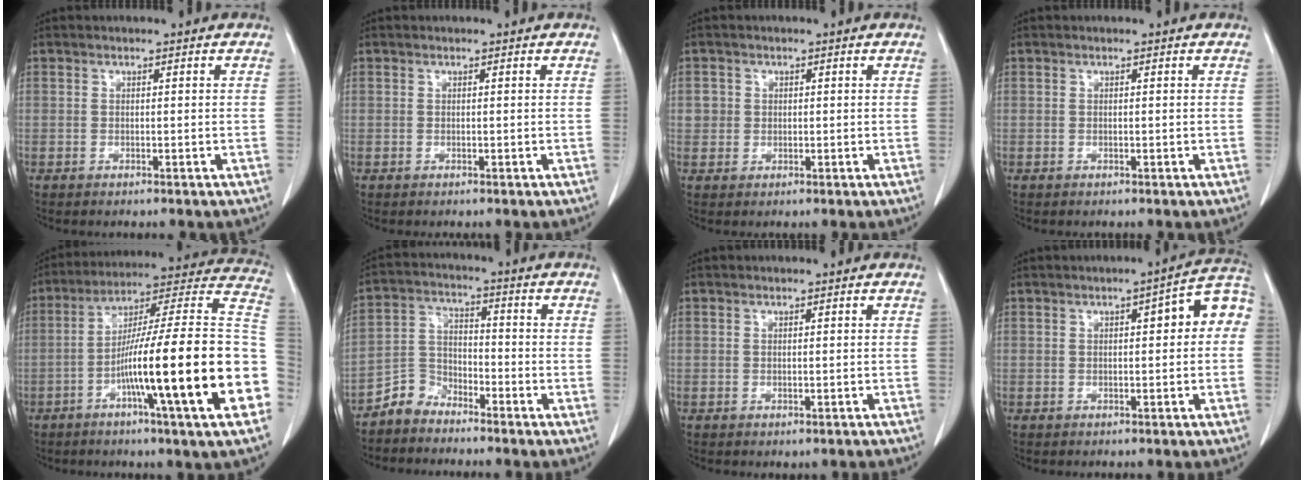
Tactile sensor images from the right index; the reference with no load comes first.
{"total": 0.0}
{"total": 2.1, "force": [0.4, 2.1, 0.3], "torque": [0.007, 0.004, 0.005]}
{"total": 0.0}
{"total": 25.6, "force": [-6.7, 0.0, 24.7], "torque": [-0.292, 0.004, -0.116]}
{"total": 5.3, "force": [-4.4, 3.0, 0.1], "torque": [0.004, 0.012, -0.091]}
{"total": 1.0, "force": [-0.6, 0.8, 0.3], "torque": [-0.001, 0.004, -0.005]}
{"total": 6.5, "force": [0.9, 1.7, 6.2], "torque": [-0.073, 0.030, 0.003]}